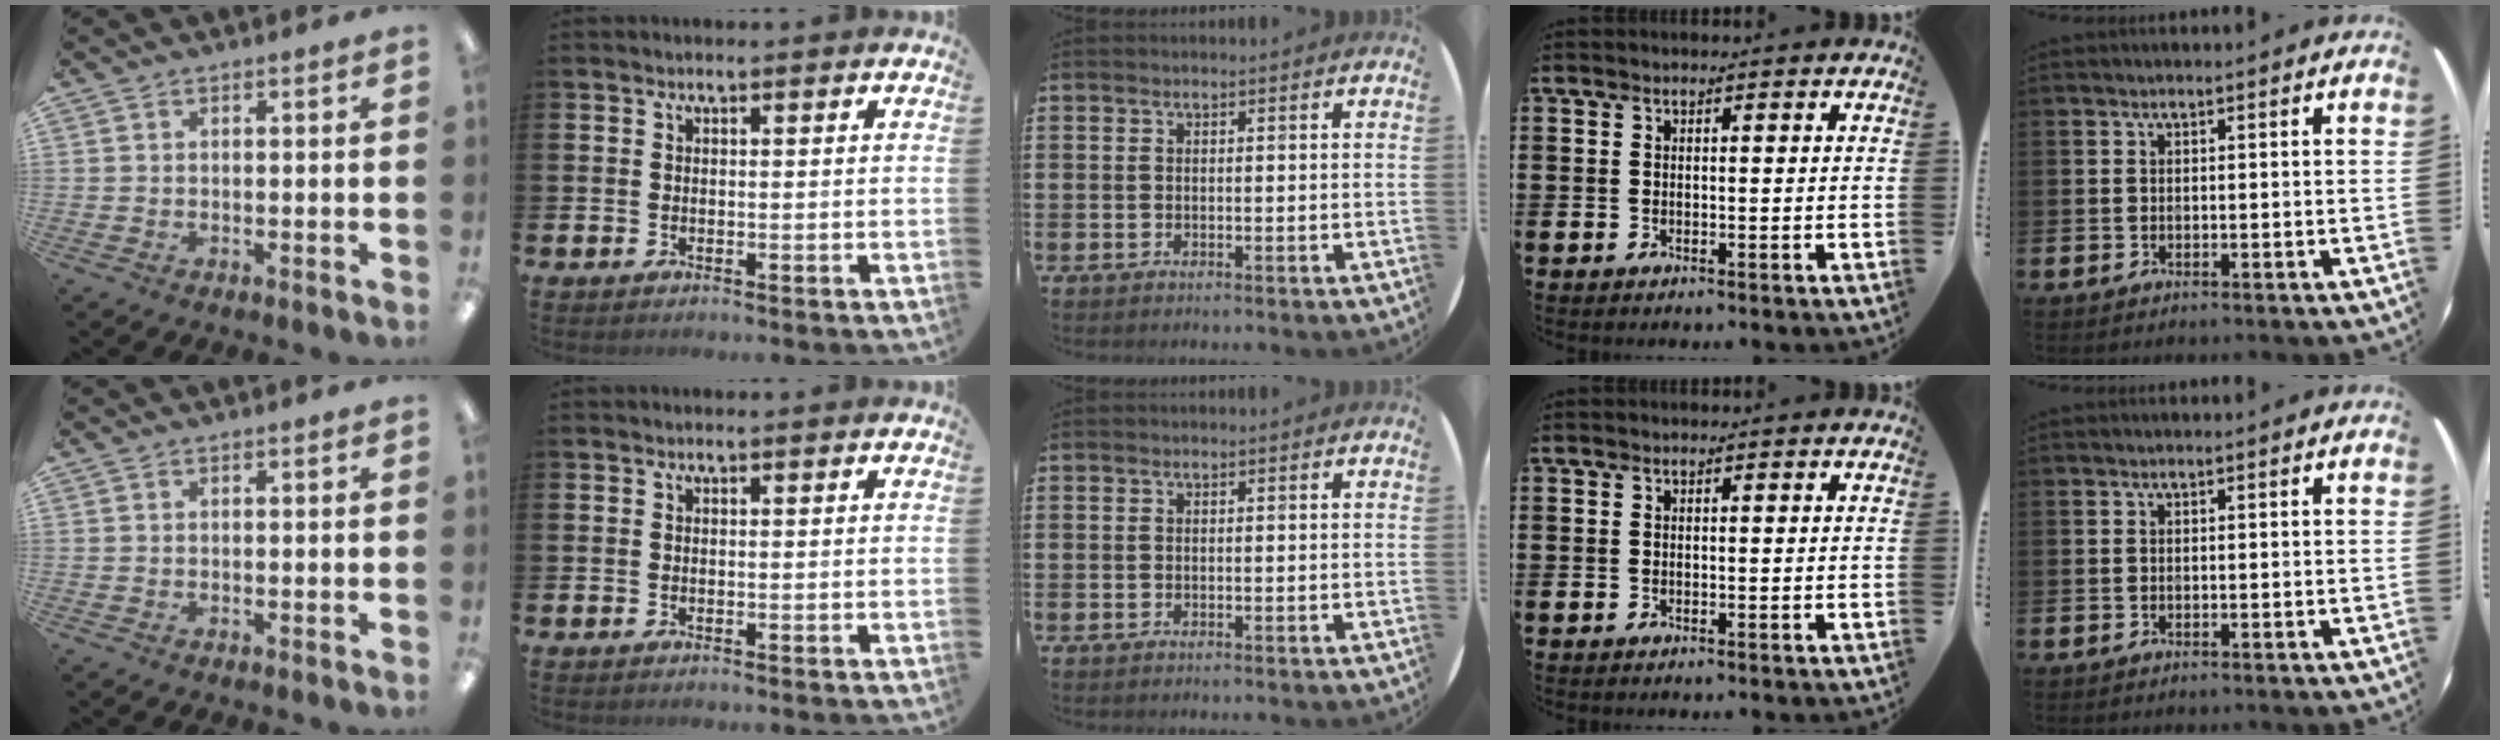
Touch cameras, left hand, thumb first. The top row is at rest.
{}